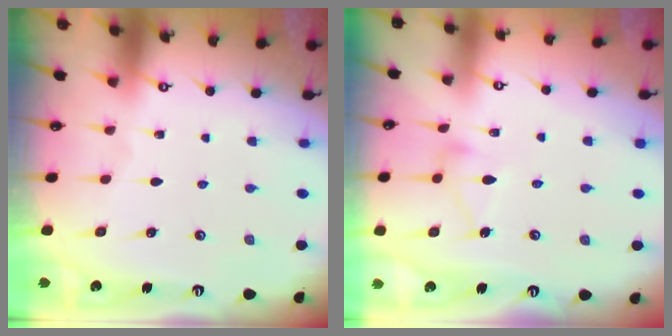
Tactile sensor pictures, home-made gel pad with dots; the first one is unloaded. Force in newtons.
{"total": 8.8, "press": 8.8, "slide": 0.5}